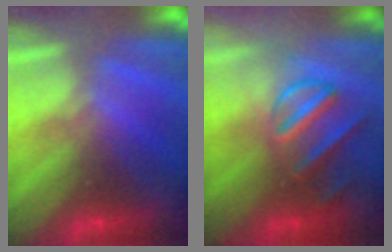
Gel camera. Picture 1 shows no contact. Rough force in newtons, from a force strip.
{"total": 3.0}